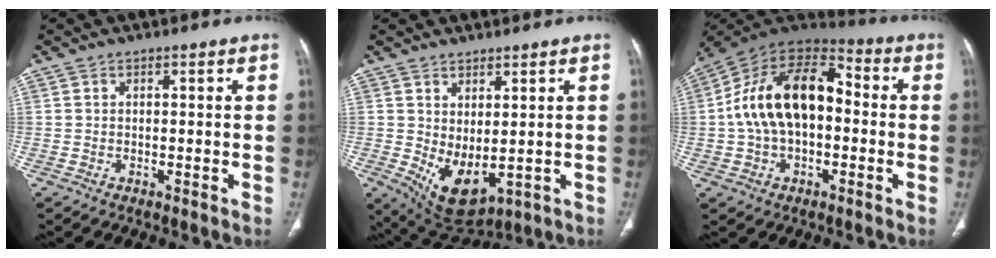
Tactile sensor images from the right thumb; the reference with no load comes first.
{"total": 8.4, "force": [-0.3, 4.3, 7.2], "torque": [-0.114, -0.015, 0.023]}
{"total": 19.4, "force": [0.0, 11.9, 15.4], "torque": [-0.258, 0.044, -0.006]}